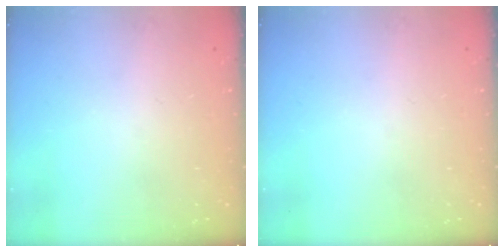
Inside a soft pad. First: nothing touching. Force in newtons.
{"total": 0.0}